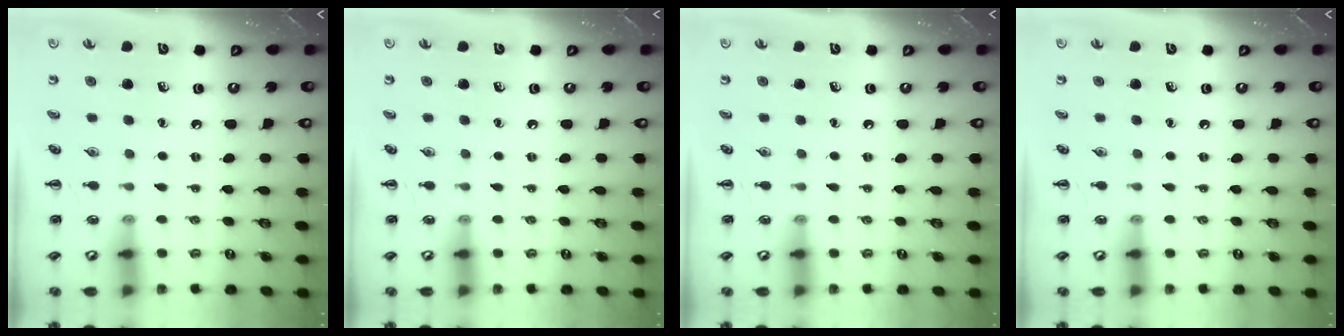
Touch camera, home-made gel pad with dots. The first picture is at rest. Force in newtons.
{"total": 0.0}
{"total": 0.0}
{"total": 0.0}